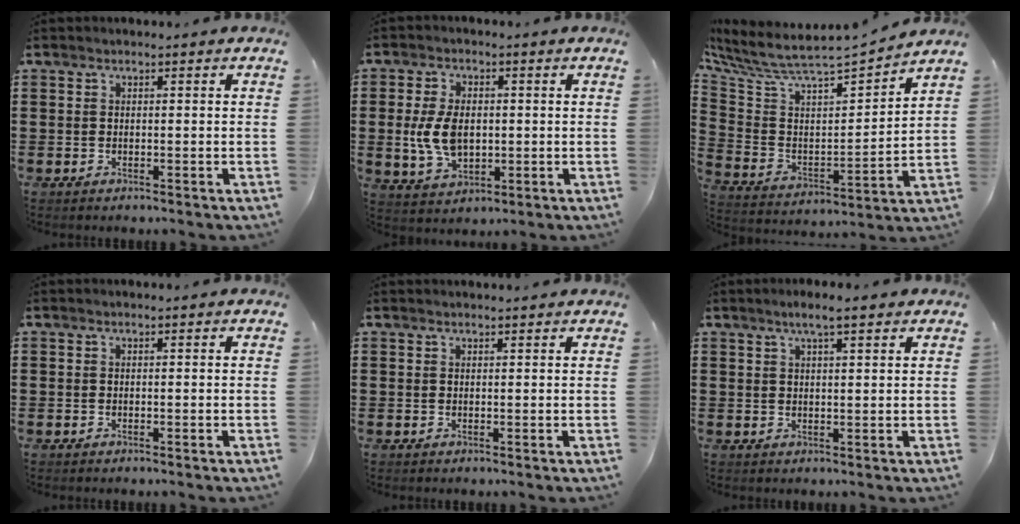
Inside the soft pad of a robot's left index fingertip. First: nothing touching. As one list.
[{"total": 7.3, "force": [0.2, 4.5, 5.7], "torque": [-0.145, 0.001, -0.005]}, {"total": 5.8, "force": [5.3, 0.7, 2.2], "torque": [-0.073, -0.059, 0.082]}, {"total": 0.0}, {"total": 0.8, "force": [0.8, -0.1, 0.1], "torque": [-0.003, -0.002, 0.015]}, {"total": 3.5, "force": [2.5, 0.3, 2.5], "torque": [-0.053, 0.004, 0.043]}]